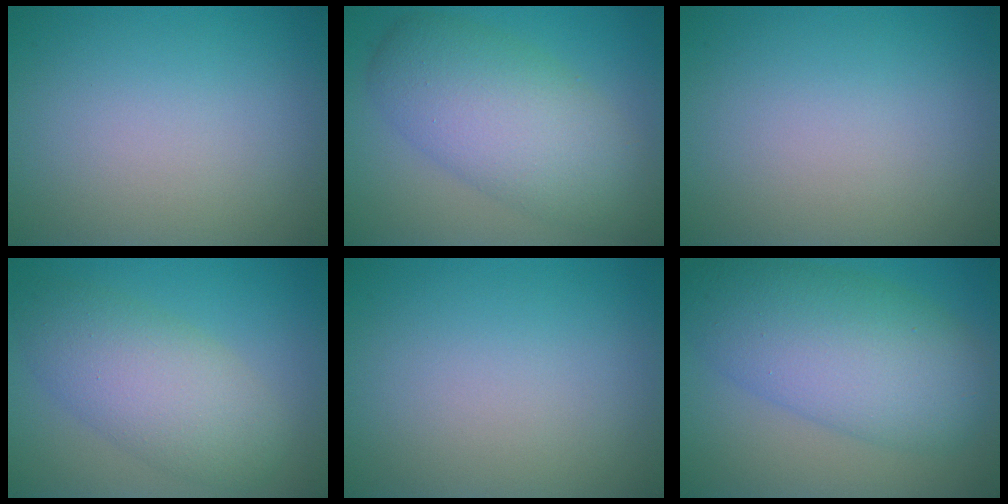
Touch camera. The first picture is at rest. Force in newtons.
{"total": 7.9, "press": 7.9, "slide": 0.1}
{"total": 0.0}
{"total": 6.1, "press": 6.1, "slide": 0.2}
{"total": 0.0}
{"total": 9.5, "press": 9.5, "slide": 0.2}